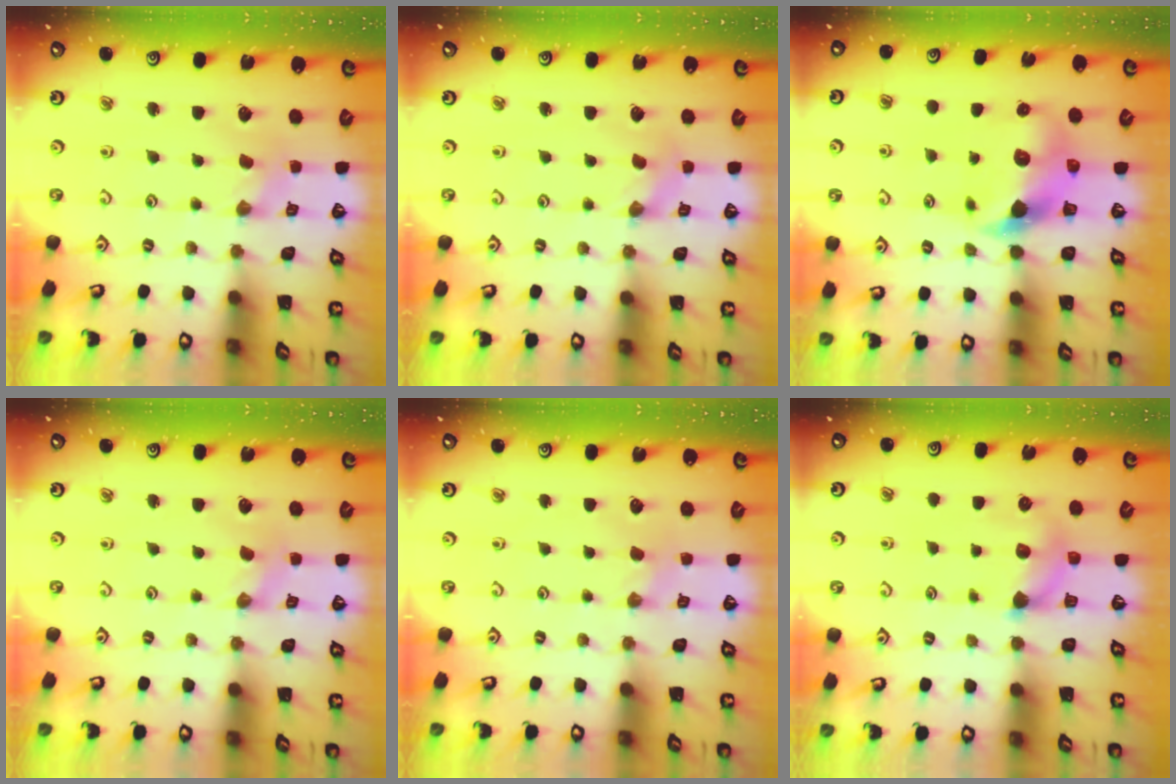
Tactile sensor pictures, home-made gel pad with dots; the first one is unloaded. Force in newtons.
{"total": 0.0}
{"total": 8.2, "press": 8.1, "slide": 1.3}
{"total": 0.0}
{"total": 0.5, "press": 0.5, "slide": 0.2}
{"total": 5.7, "press": 5.7, "slide": 0.4}